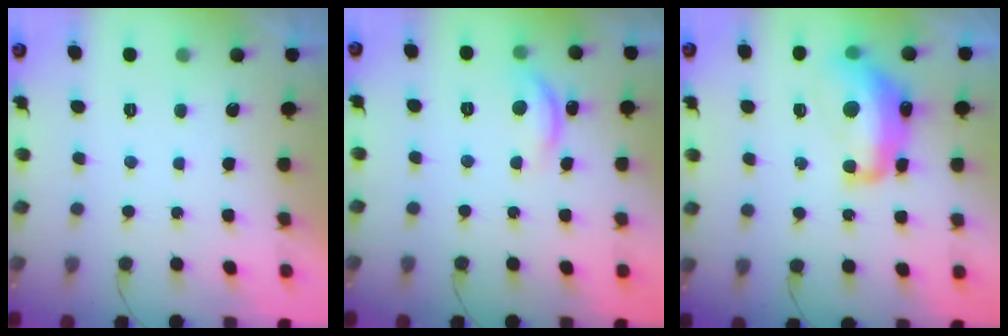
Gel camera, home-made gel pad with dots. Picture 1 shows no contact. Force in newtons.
{"total": 10.8, "press": 10.8, "slide": 0.8}
{"total": 15.0, "press": 14.9, "slide": 1.1}